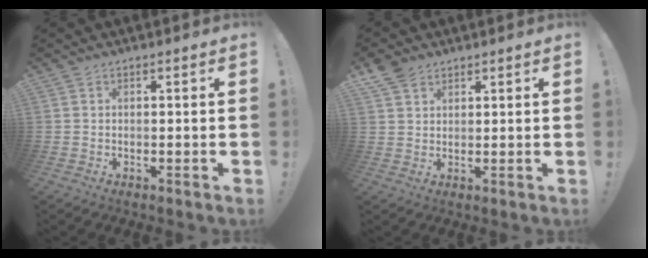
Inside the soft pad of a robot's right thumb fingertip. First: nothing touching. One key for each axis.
{"total": 5.0, "fx": 3.5, "fy": 3.1, "fz": 1.7, "tx": -0.029, "ty": -0.016, "tz": 0.067}